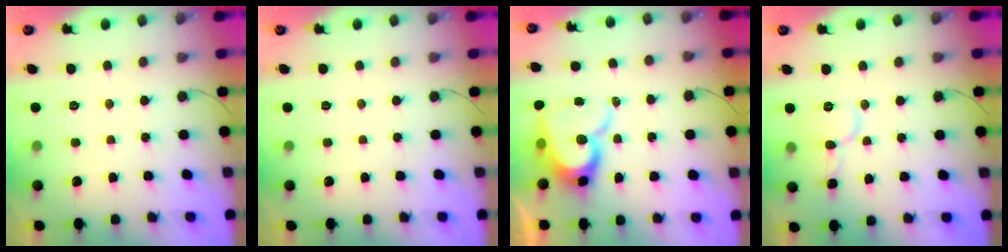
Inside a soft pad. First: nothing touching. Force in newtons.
{"total": 0.0}
{"total": 14.1, "press": 14.0, "slide": 1.5}
{"total": 7.5, "press": 7.4, "slide": 0.8}